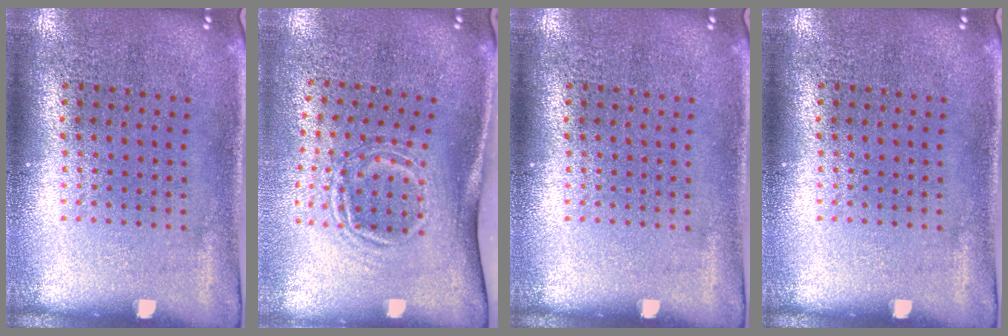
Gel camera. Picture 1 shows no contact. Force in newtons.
{"total": 1.7, "press": 1.2, "slide": 1.2}
{"total": 0.0}
{"total": 0.0}